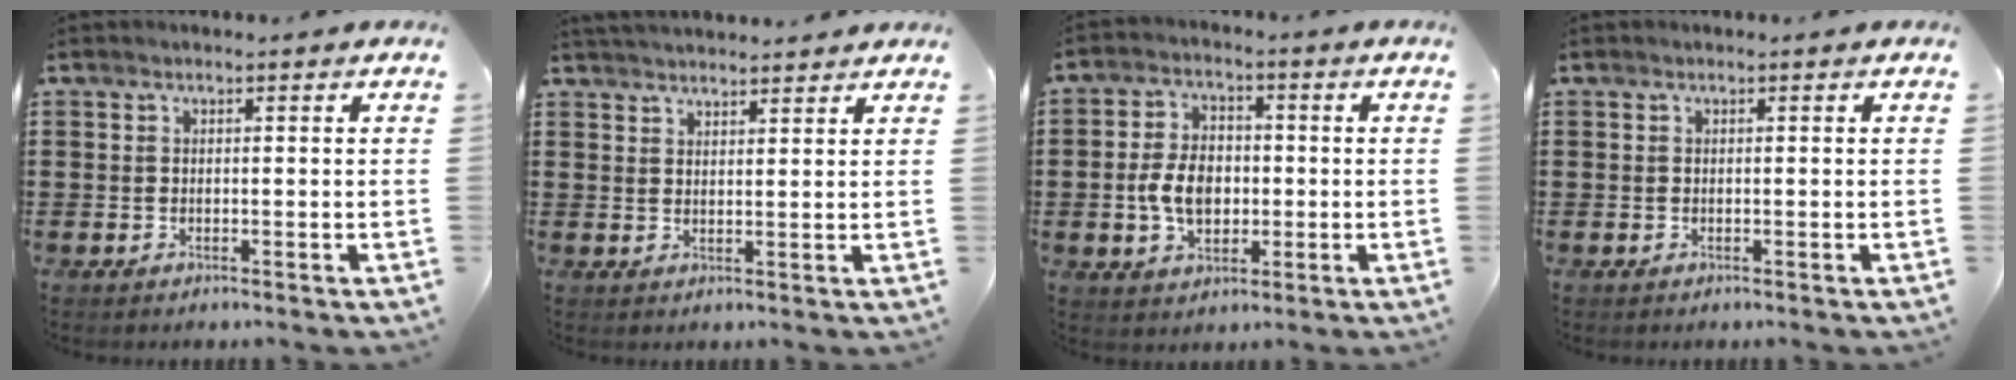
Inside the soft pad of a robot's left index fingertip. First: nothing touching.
{"total": 2.8, "force": [2.8, -0.1, 0.1], "torque": [-0.009, -0.005, 0.053]}
{"total": 7.0, "force": [-0.9, 4.7, 5.1], "torque": [-0.109, 0.002, -0.023]}
{"total": 0.0}